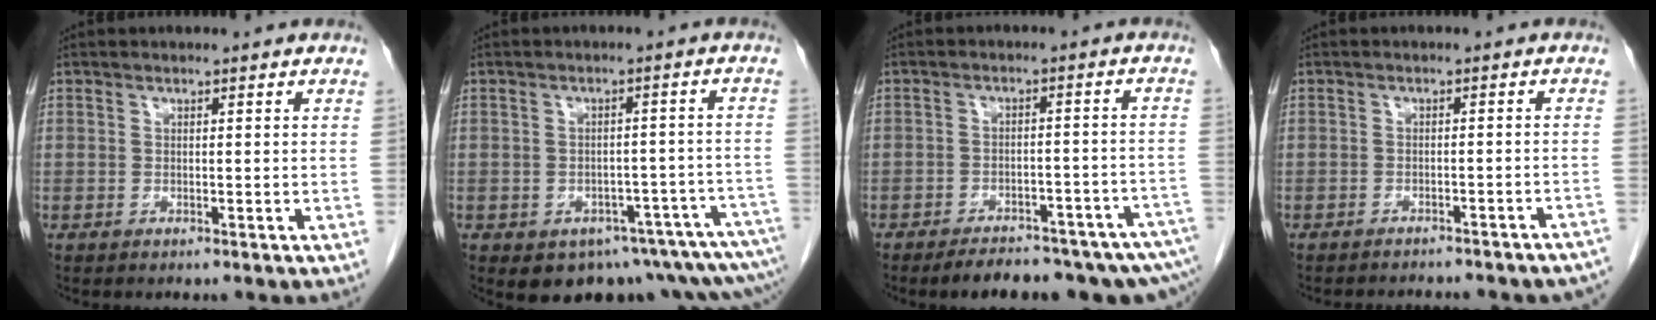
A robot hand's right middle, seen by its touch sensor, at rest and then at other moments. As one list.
[{"total": 13.4, "force": [-11.7, 3.5, 5.5], "torque": [-0.008, 0.027, -0.127]}, {"total": 15.8, "force": [-13.1, 3.3, 8.3], "torque": [-0.068, 0.020, -0.161]}, {"total": 13.0, "force": [-12.1, 2.5, 3.8], "torque": [-0.049, 0.013, -0.123]}]